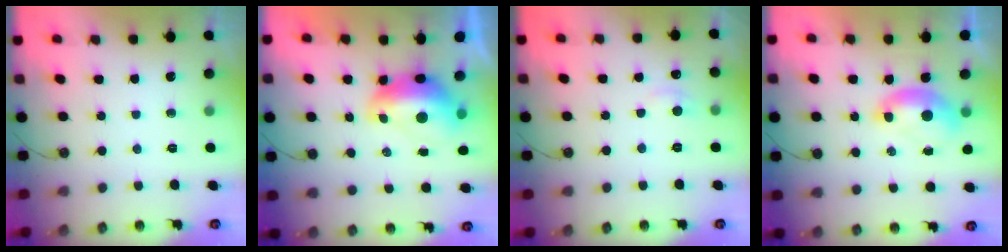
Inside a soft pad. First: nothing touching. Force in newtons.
{"total": 2.9, "press": 2.8, "slide": 0.7}
{"total": 2.4, "press": 2.3, "slide": 0.5}
{"total": 1.7, "press": 1.6, "slide": 0.7}